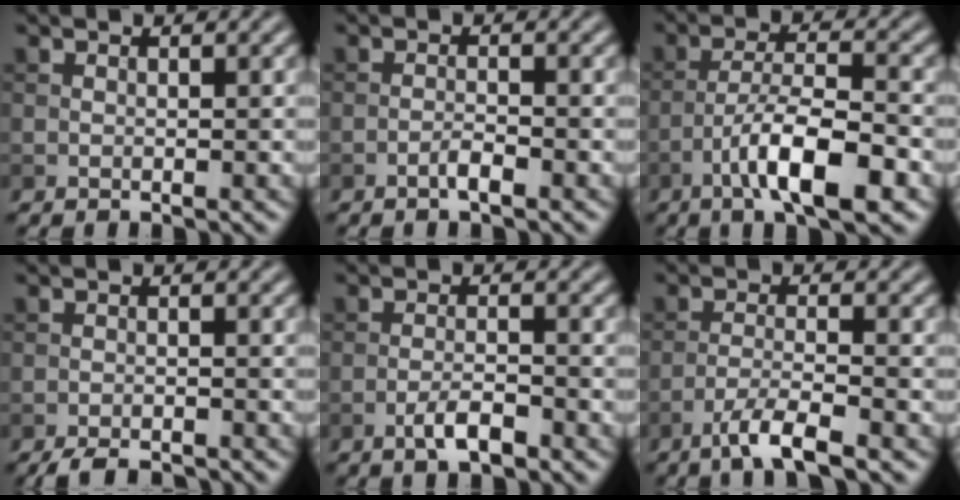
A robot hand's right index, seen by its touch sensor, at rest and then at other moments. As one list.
[{"total": 1.4, "force": [-0.9, 0.2, 1.0], "torque": [-0.019, 0.004, -0.019]}, {"total": 7.6, "force": [-3.9, 2.0, 6.3], "torque": [-0.106, 0.010, -0.069]}, {"total": 3.3, "force": [-2.9, 0.6, 1.4], "torque": [-0.022, -0.006, -0.051]}, {"total": 2.6, "force": [-1.6, 0.6, 2.0], "torque": [-0.037, 0.003, -0.033]}, {"total": 3.9, "force": [-2.7, 0.5, 2.9], "torque": [-0.054, 0.003, -0.060]}]